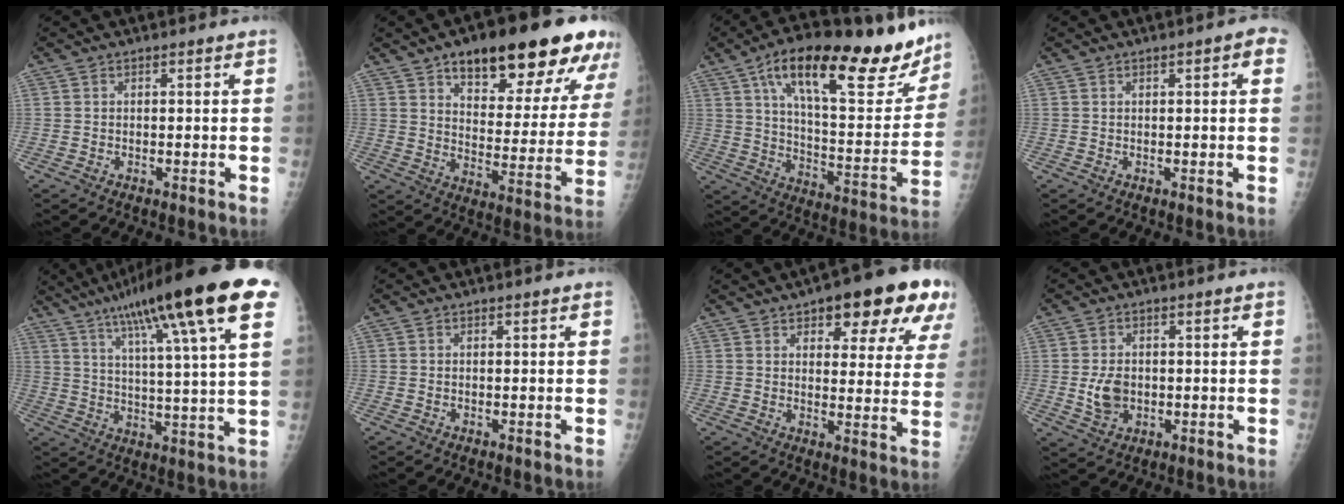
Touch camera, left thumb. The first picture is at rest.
{"total": 24.7, "force": [15.0, 8.6, 17.6], "torque": [-0.204, -0.037, 0.219]}
{"total": 28.3, "force": [17.6, 9.7, 20.0], "torque": [-0.260, -0.043, 0.273]}
{"total": 3.0, "force": [1.0, 1.0, 2.6], "torque": [-0.029, 0.007, 0.009]}
{"total": 24.5, "force": [13.4, 3.3, 20.3], "torque": [-0.316, -0.010, 0.195]}
{"total": 0.0}
{"total": 17.7, "force": [9.6, 6.7, 13.3], "torque": [-0.133, -0.020, 0.123]}
{"total": 5.3, "force": [-0.4, 4.0, 3.5], "torque": [-0.053, -0.003, 0.001]}